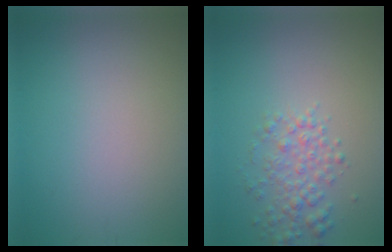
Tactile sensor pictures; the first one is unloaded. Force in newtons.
{"total": 2.7, "press": 2.7, "slide": 0.1}